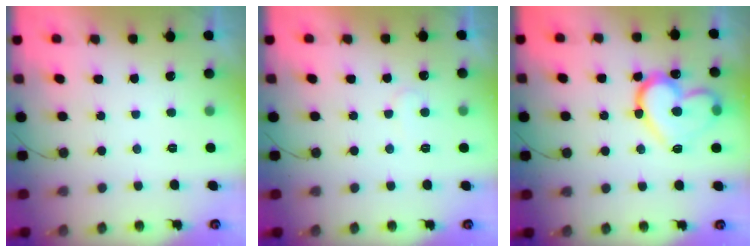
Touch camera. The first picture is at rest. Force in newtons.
{"total": 5.4, "press": 5.4, "slide": 0.4}
{"total": 17.9, "press": 17.8, "slide": 0.9}